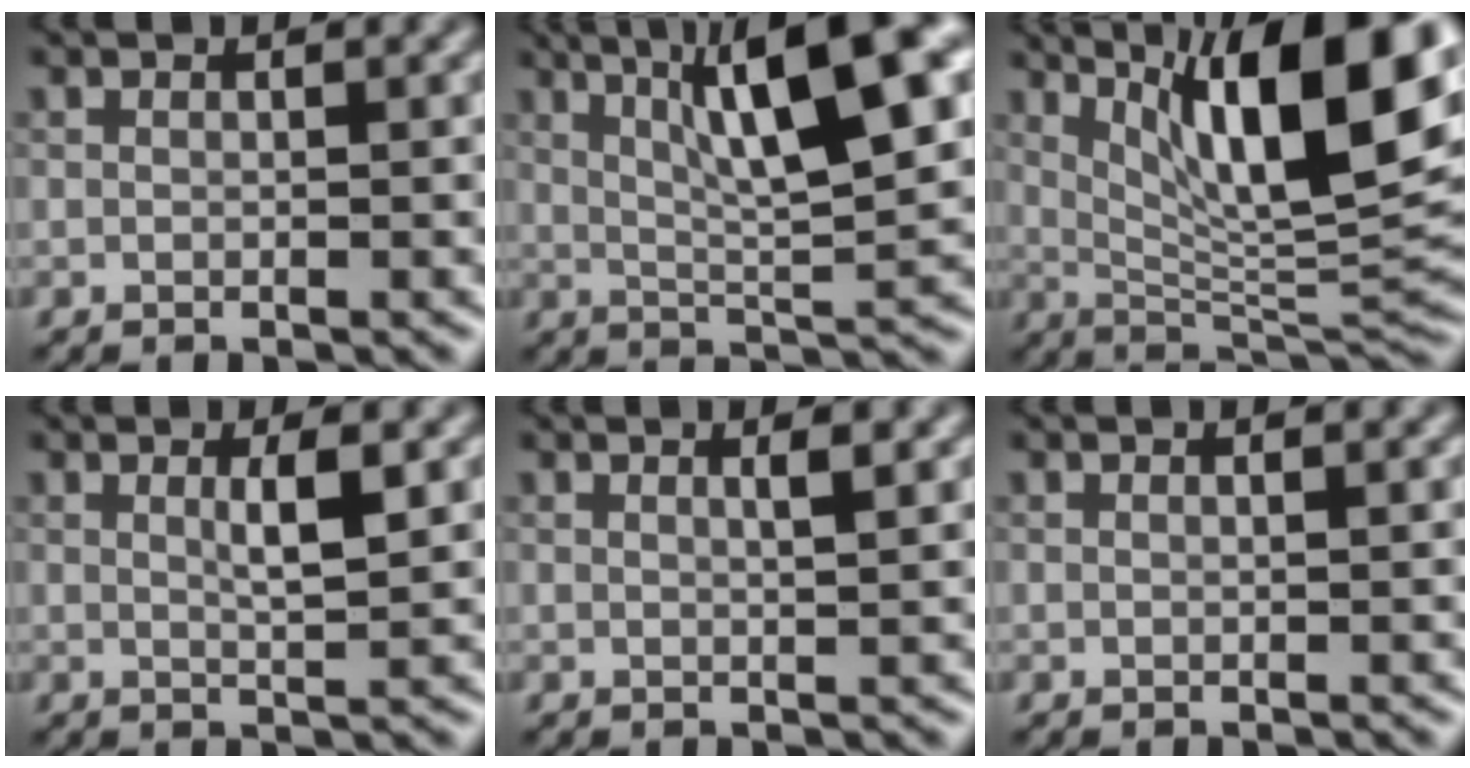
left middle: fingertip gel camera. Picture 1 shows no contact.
{"total": 11.4, "force": [4.5, 2.4, 10.2], "torque": [-0.140, 0.019, 0.072]}
{"total": 14.8, "force": [5.9, 3.9, 13.0], "torque": [-0.194, 0.004, 0.106]}
{"total": 2.3, "force": [0.7, 0.3, 2.1], "torque": [-0.036, 0.001, 0.009]}
{"total": 1.5, "force": [0.6, 0.4, 1.3], "torque": [-0.014, 0.003, 0.005]}
{"total": 0.5, "force": [0.3, 0.1, 0.4], "torque": [-0.003, 0.001, 0.002]}